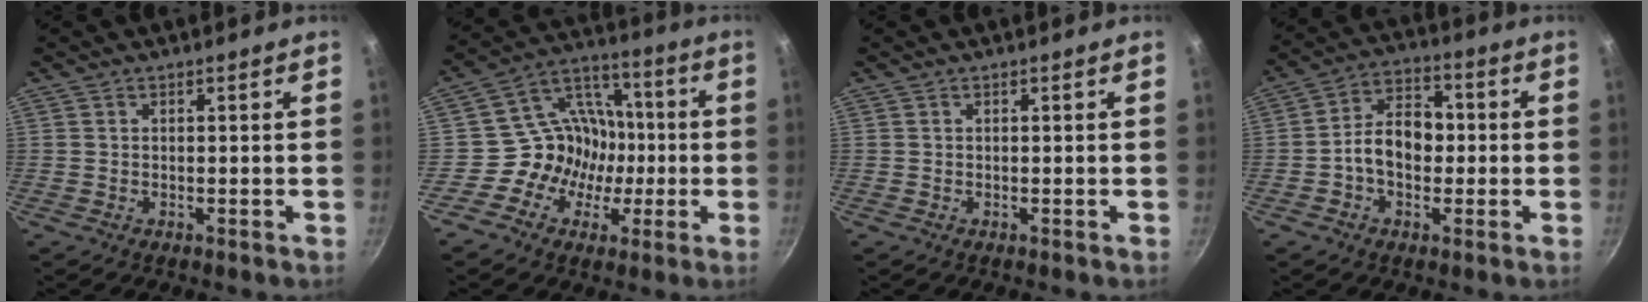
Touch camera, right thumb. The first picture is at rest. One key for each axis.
{"total": 12.3, "fx": -2.9, "fy": 11.4, "fz": 3.5, "tx": 0.005, "ty": 0.038, "tz": -0.069}
{"total": 0.0}
{"total": 9.7, "fx": -0.9, "fy": 6.9, "fz": 6.8, "tx": -0.076, "ty": 0.031, "tz": -0.028}